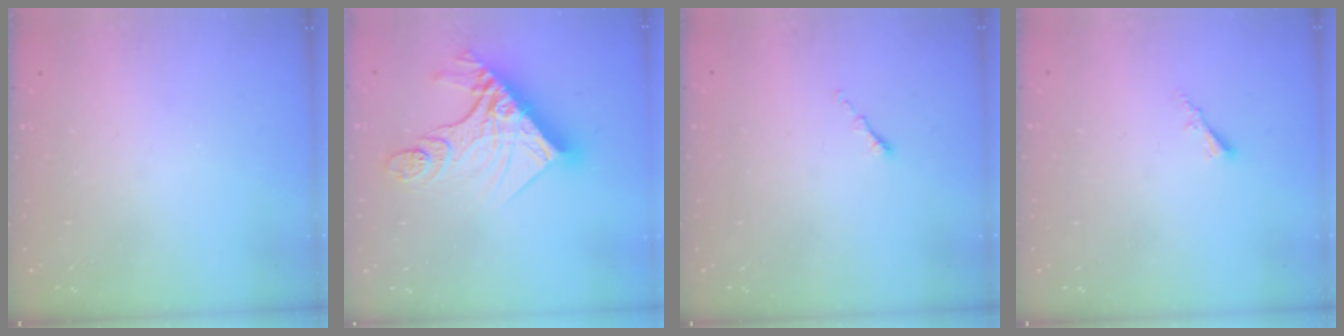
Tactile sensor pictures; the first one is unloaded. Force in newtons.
{"total": 19.0, "press": 18.9, "slide": 2.3}
{"total": 0.0}
{"total": 1.7, "press": 1.6, "slide": 0.4}